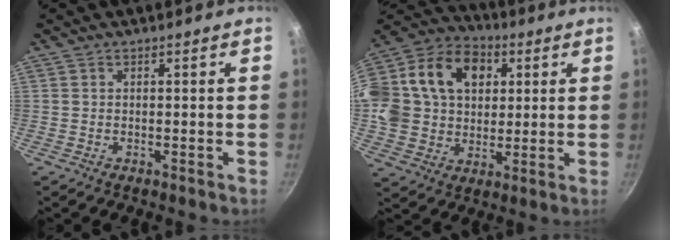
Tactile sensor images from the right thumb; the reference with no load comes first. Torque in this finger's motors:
{"motor_torque": [1.62, 3.39, 1.46, -0.14, 0.20]}